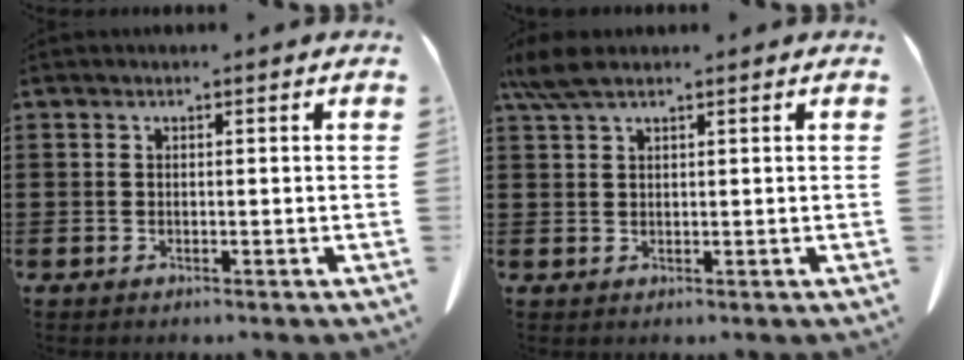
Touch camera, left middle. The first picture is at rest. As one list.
[{"total": 3.8, "force": [2.4, 1.0, 2.7], "torque": [-0.066, 0.002, 0.043]}]